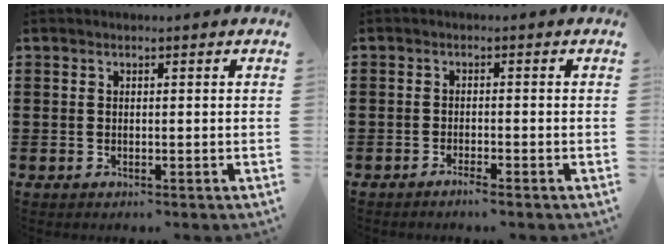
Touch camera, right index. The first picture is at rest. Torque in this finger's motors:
{"motor_torque": [0.80, 0.91, -0.01, -0.01]}